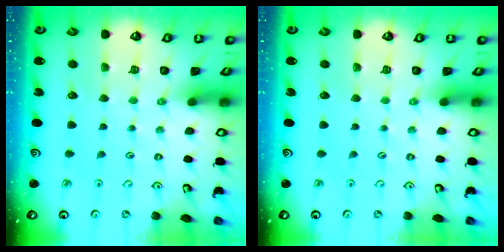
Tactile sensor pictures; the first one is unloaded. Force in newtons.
{"total": 0.0}